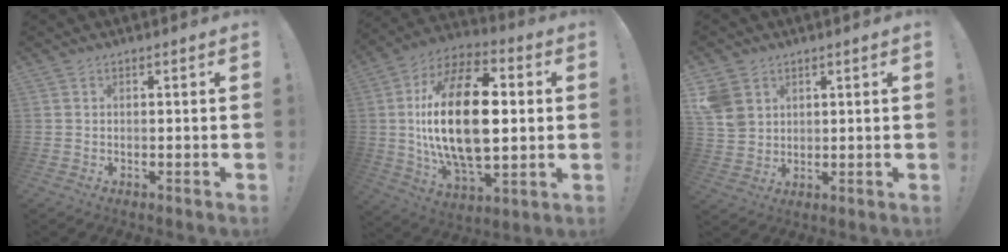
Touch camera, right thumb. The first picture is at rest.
{"total": 27.2, "force": [1.3, 14.3, 23.1], "torque": [-0.436, -0.003, 0.020]}
{"total": 7.0, "force": [3.3, 5.7, 2.3], "torque": [-0.045, -0.014, 0.071]}